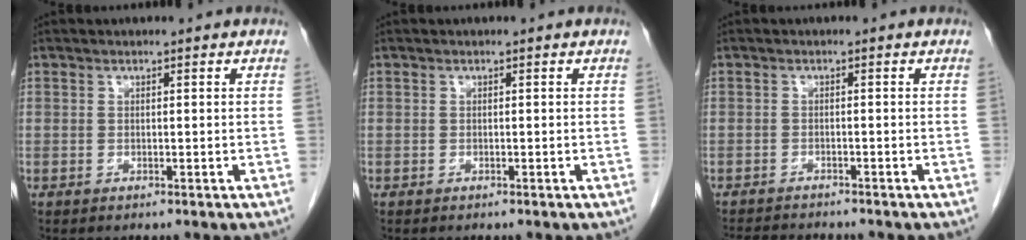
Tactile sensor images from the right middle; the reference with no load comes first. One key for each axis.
{"total": 0.0}
{"total": 6.4, "fx": -6.0, "fy": 1.0, "fz": 1.9, "tx": -0.030, "ty": -0.009, "tz": -0.093}